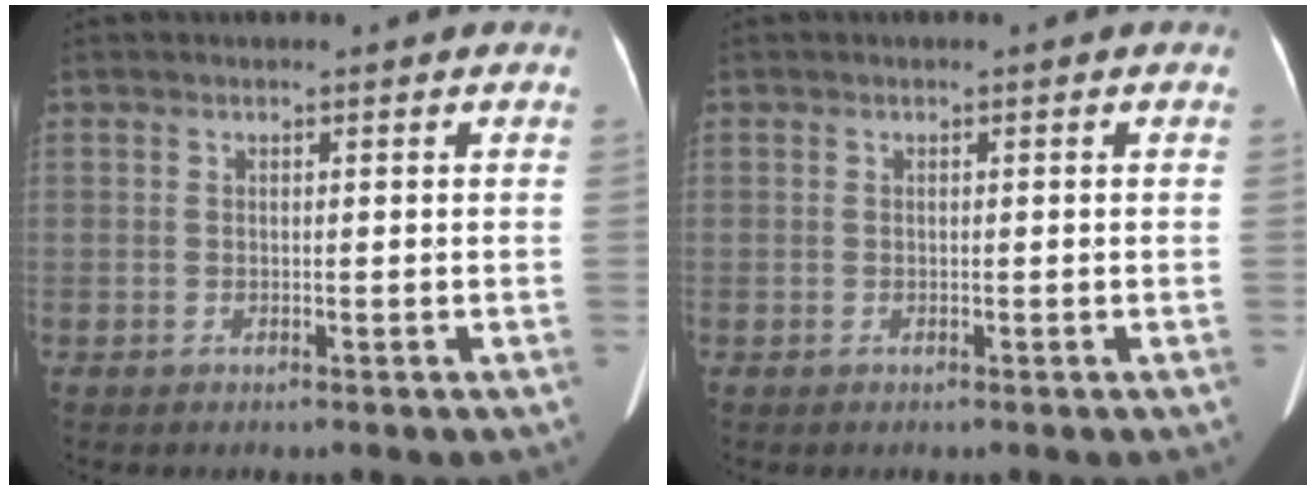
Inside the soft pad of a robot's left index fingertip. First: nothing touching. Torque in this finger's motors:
{"motor_torque": [0.03, -0.02, 0.00, -0.01]}